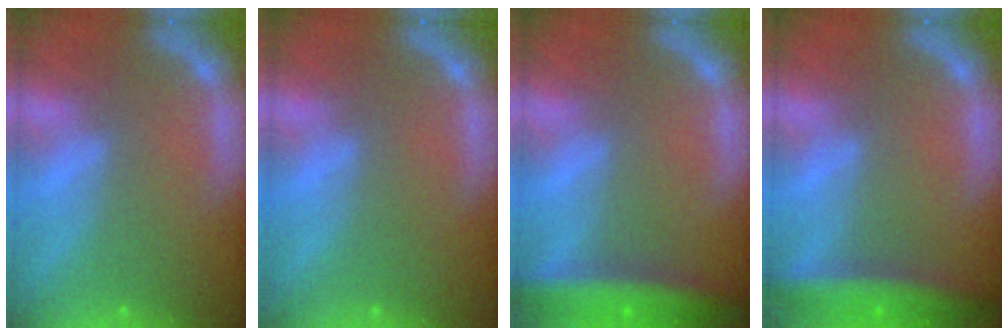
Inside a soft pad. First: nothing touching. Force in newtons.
{"total": 0.0}
{"total": 6.5}
{"total": 5.5}